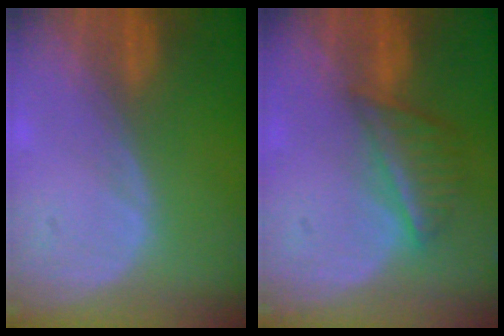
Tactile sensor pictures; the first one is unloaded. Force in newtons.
{"total": 5.6, "press": 5.2, "slide": 2.1}